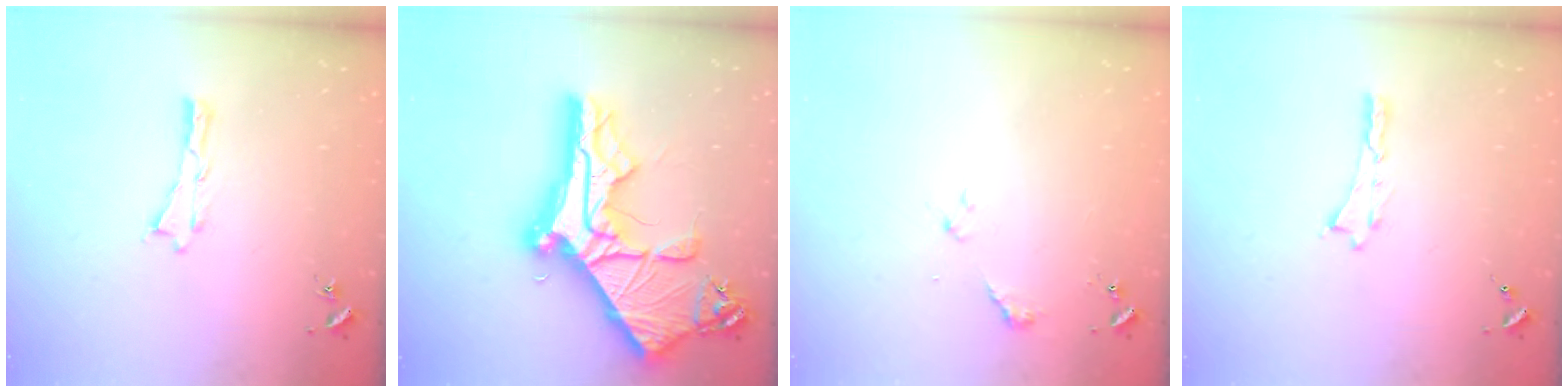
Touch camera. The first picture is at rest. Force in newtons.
{"total": 16.9, "press": 16.8, "slide": 1.7}
{"total": 2.4, "press": 2.3, "slide": 0.3}
{"total": 0.0}